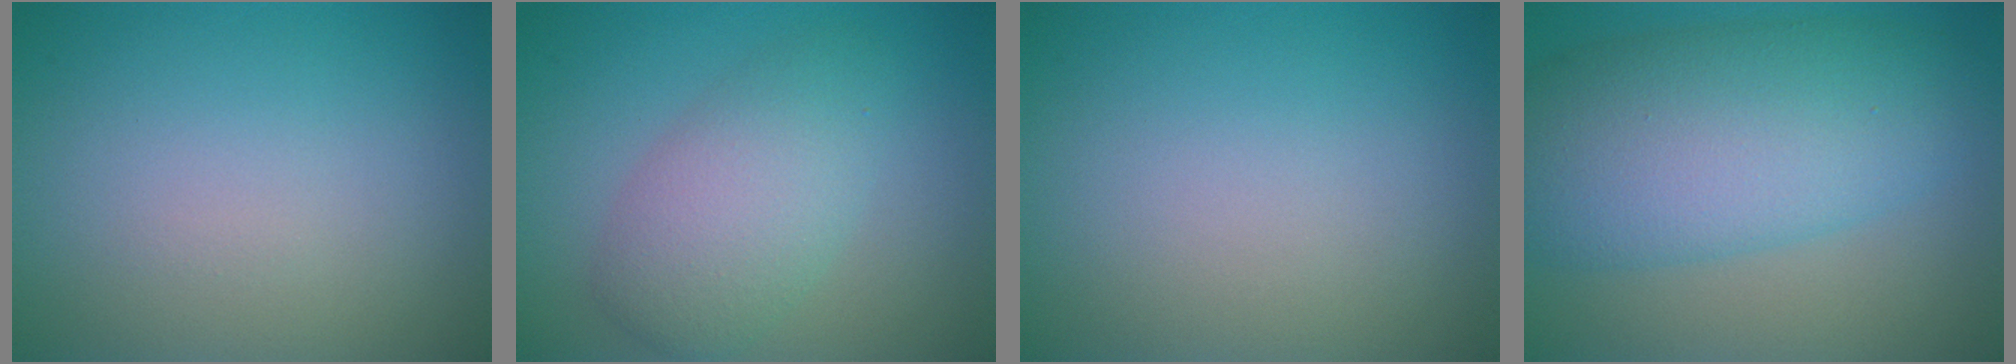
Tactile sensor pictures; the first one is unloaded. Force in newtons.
{"total": 4.9, "press": 4.9, "slide": 0.1}
{"total": 0.0}
{"total": 10.0, "press": 10.0, "slide": 0.3}